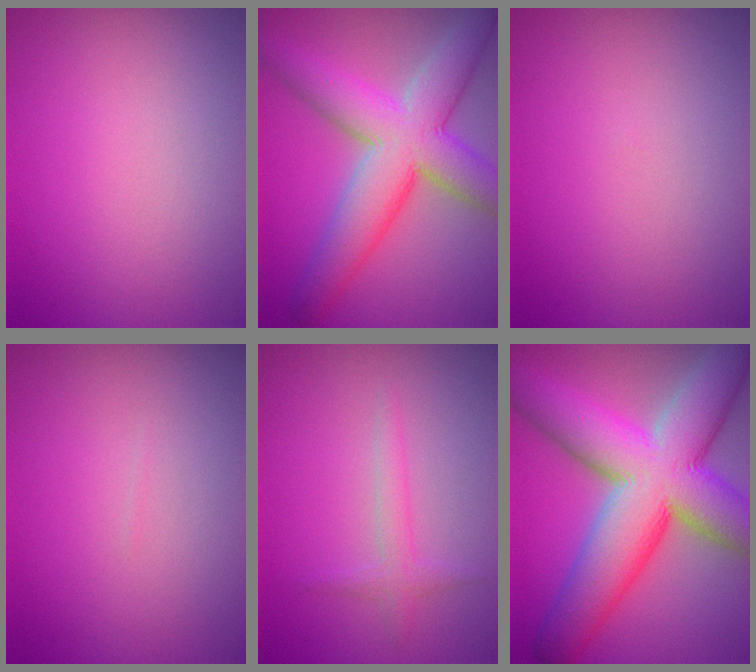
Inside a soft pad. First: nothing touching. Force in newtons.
{"total": 9.0, "press": 9.0, "slide": 0.5}
{"total": 0.0}
{"total": 0.0}
{"total": 1.5, "press": 1.5, "slide": 0.1}
{"total": 14.3, "press": 14.3, "slide": 0.7}